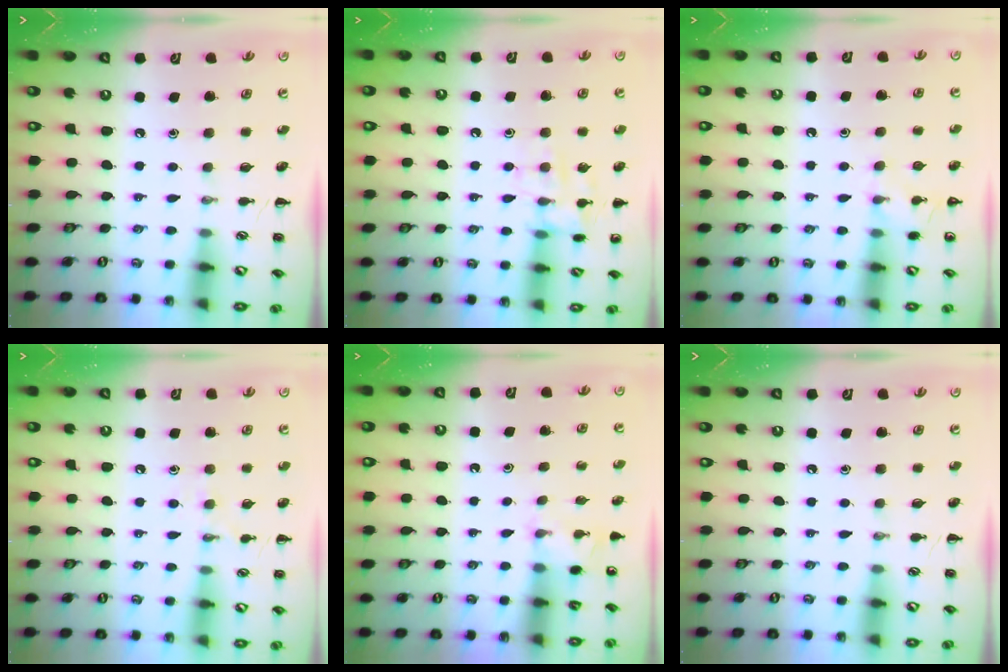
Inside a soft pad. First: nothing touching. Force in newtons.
{"total": 9.9, "press": 9.8, "slide": 1.2}
{"total": 5.0, "press": 4.8, "slide": 1.5}
{"total": 6.6, "press": 6.4, "slide": 1.6}
{"total": 2.2, "press": 2.2, "slide": 0.6}
{"total": 0.0}